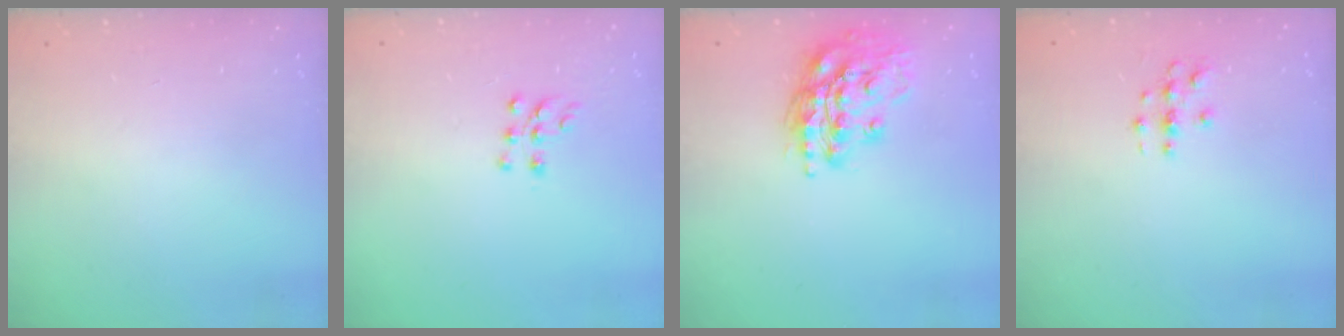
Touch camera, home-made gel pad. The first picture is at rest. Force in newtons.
{"total": 6.9, "press": 6.8, "slide": 0.6}
{"total": 15.9, "press": 15.7, "slide": 2.2}
{"total": 2.8, "press": 2.8, "slide": 0.3}